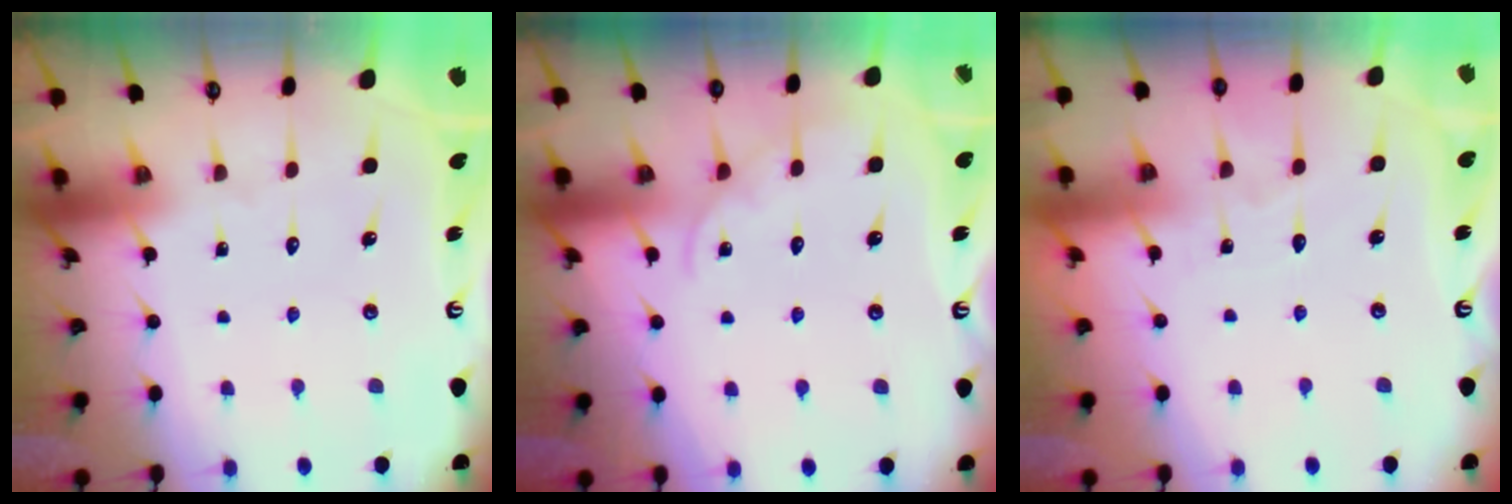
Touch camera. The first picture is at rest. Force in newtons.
{"total": 2.1, "press": 2.1, "slide": 0.3}
{"total": 2.1, "press": 2.1, "slide": 0.3}